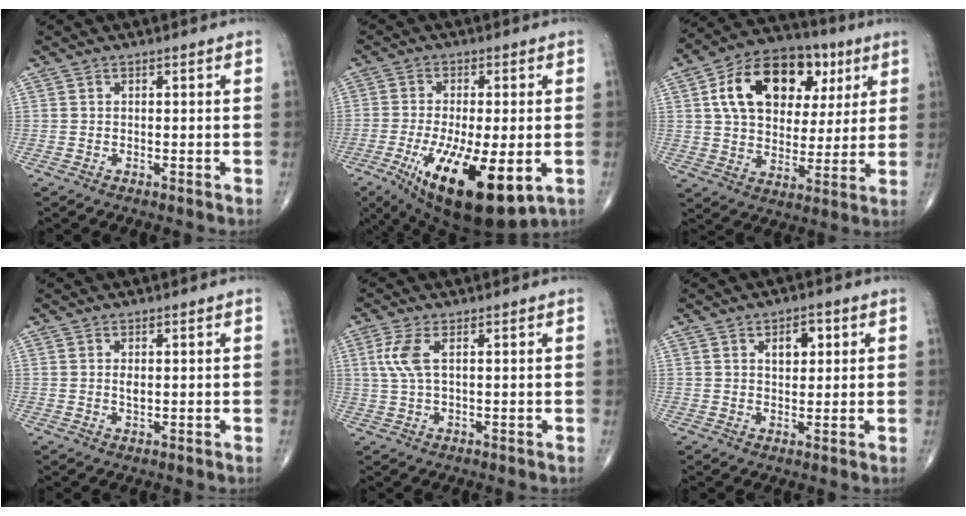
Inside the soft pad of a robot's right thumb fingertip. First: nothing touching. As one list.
[{"total": 18.5, "force": [-6.4, 6.4, 16.2], "torque": [-0.274, -0.026, -0.087]}, {"total": 20.1, "force": [6.6, 13.1, 13.7], "torque": [-0.193, 0.003, 0.103]}, {"total": 1.7, "force": [0.4, 0.7, 1.5], "torque": [-0.027, -0.003, 0.009]}, {"total": 4.7, "force": [1.3, 1.5, 4.2], "torque": [-0.117, 0.008, 0.030]}, {"total": 4.3, "force": [1.6, 2.5, 3.1], "torque": [-0.028, -0.005, 0.021]}]